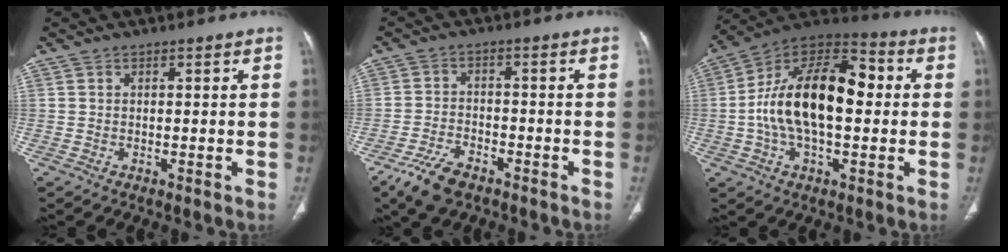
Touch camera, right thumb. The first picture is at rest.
{"total": 7.5, "force": [-5.1, 3.4, 4.2], "torque": [-0.086, 0.013, -0.094]}
{"total": 20.8, "force": [0.4, 11.1, 17.6], "torque": [-0.298, 0.037, 0.001]}